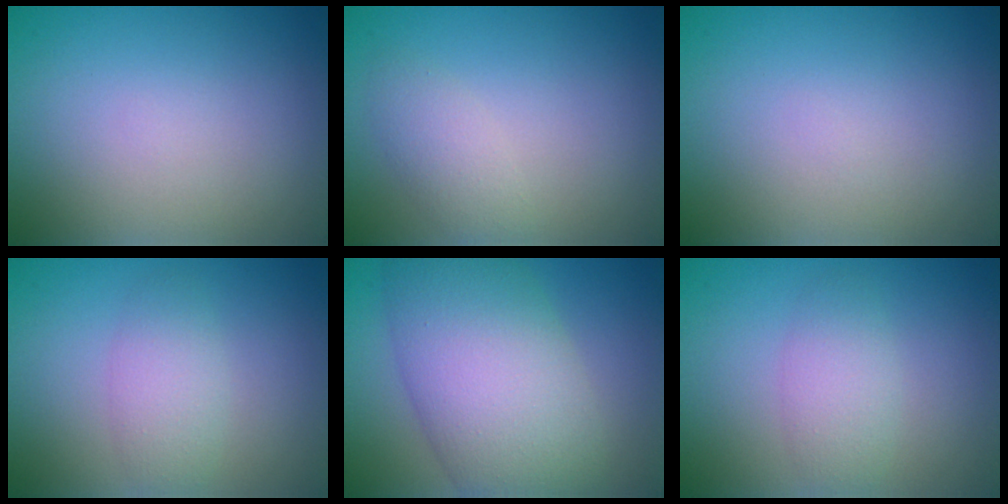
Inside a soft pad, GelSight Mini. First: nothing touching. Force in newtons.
{"total": 2.0, "press": 2.0, "slide": 0.2}
{"total": 0.0}
{"total": 2.5, "press": 2.5, "slide": 0.0}
{"total": 11.0, "press": 11.0, "slide": 0.3}
{"total": 2.5, "press": 2.5, "slide": 0.0}